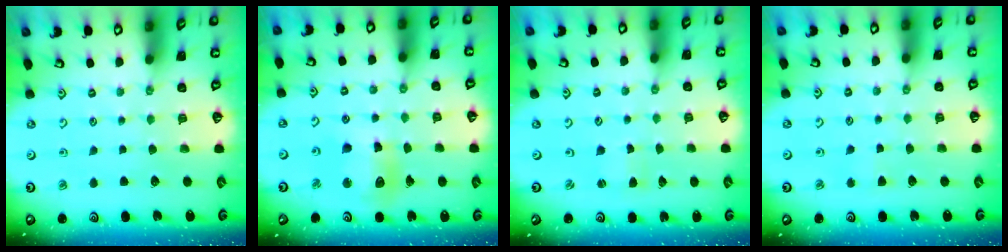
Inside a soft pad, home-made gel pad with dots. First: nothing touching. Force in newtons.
{"total": 11.9, "press": 11.6, "slide": 2.6}
{"total": 2.4, "press": 2.4, "slide": 0.5}
{"total": 2.4, "press": 2.4, "slide": 0.3}